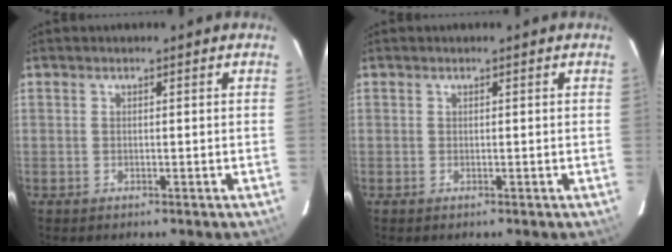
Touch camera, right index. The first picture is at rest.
{"total": 0.0}